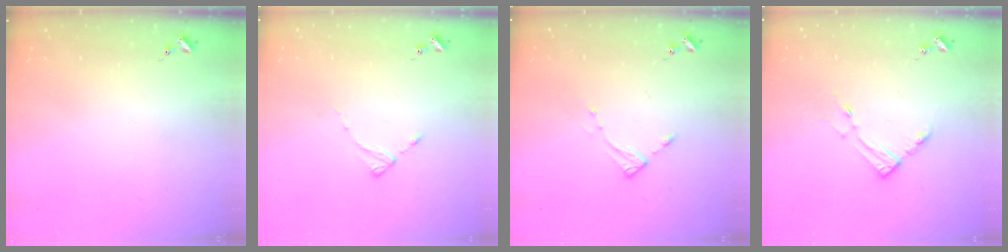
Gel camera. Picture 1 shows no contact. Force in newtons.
{"total": 2.0, "press": 2.0, "slide": 0.3}
{"total": 2.6, "press": 2.6, "slide": 0.3}
{"total": 7.4, "press": 7.4, "slide": 0.6}